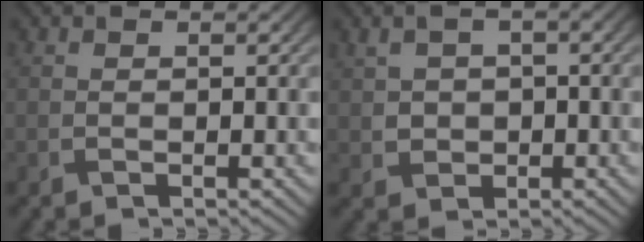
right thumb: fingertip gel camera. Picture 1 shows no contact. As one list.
[{"total": 3.2, "force": [0.3, 2.5, 2.0], "torque": [-0.047, -0.002, 0.008]}]